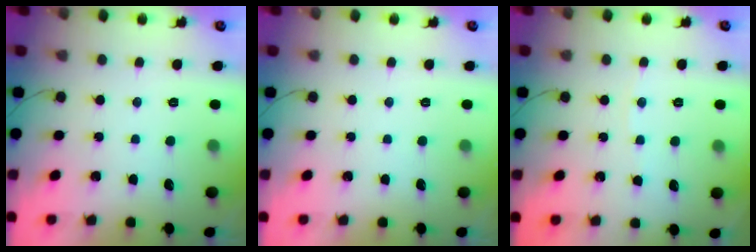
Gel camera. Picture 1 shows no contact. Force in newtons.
{"total": 0.0}
{"total": 2.0, "press": 2.0, "slide": 0.3}